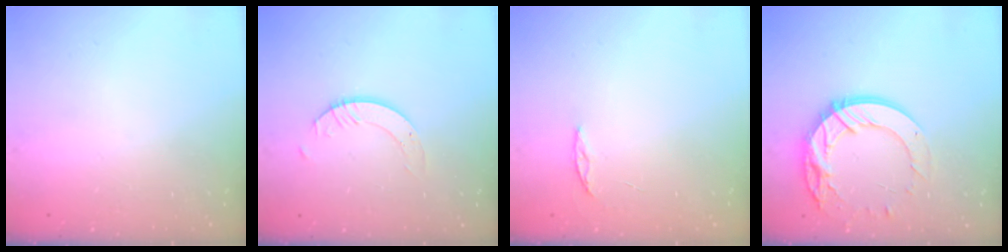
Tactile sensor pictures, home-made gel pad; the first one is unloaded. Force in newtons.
{"total": 3.4, "press": 3.4, "slide": 0.0}
{"total": 2.4, "press": 2.4, "slide": 0.2}
{"total": 16.8, "press": 16.8, "slide": 1.4}